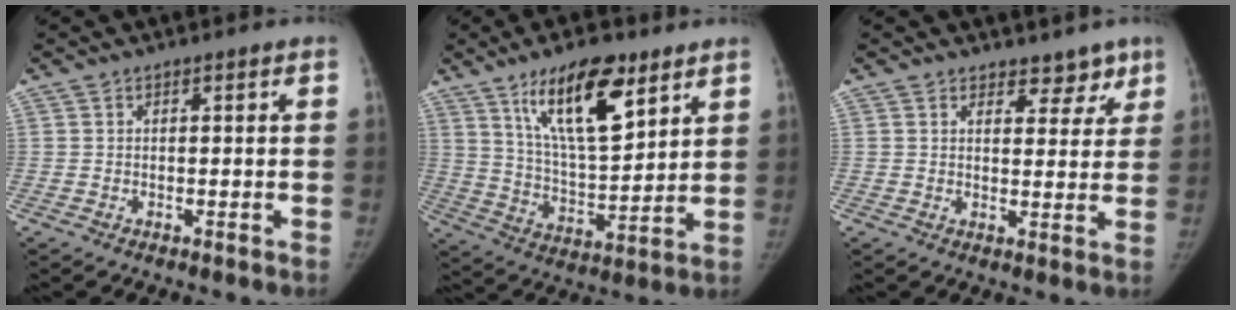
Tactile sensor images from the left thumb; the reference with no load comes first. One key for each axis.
{"total": 16.5, "fx": 9.5, "fy": 5.9, "fz": 12.1, "tx": -0.176, "ty": -0.050, "tz": 0.171}
{"total": 4.8, "fx": 3.7, "fy": 2.8, "fz": 1.2, "tx": 0.021, "ty": -0.023, "tz": 0.050}